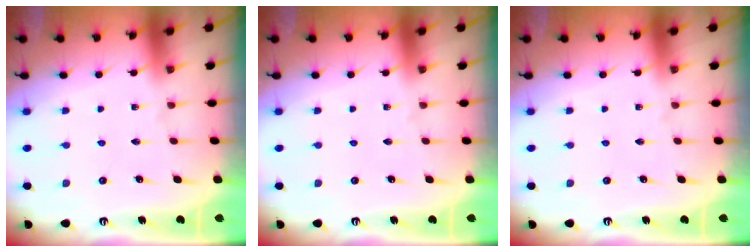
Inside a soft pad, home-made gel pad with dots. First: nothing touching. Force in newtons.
{"total": 0.0}
{"total": 0.0}